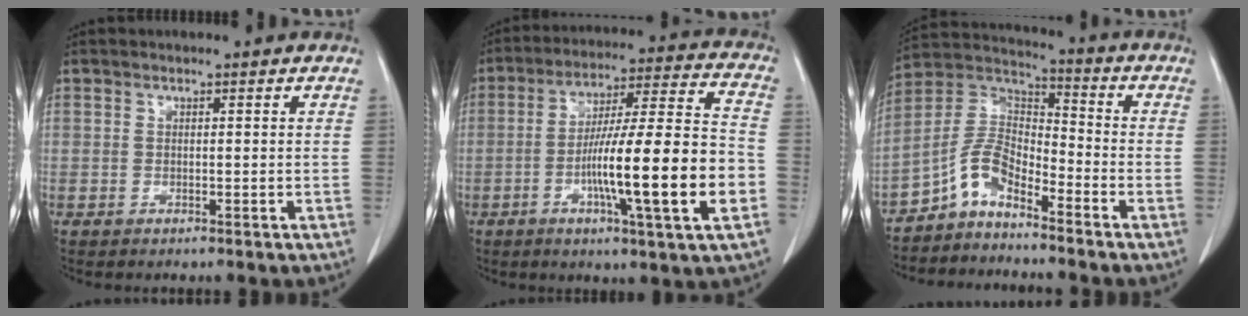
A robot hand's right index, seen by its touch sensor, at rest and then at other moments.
{"total": 19.0, "force": [-5.0, 0.4, 18.3], "torque": [-0.285, 0.003, -0.080]}
{"total": 7.7, "force": [-5.4, 3.1, 4.5], "torque": [-0.098, 0.026, -0.112]}